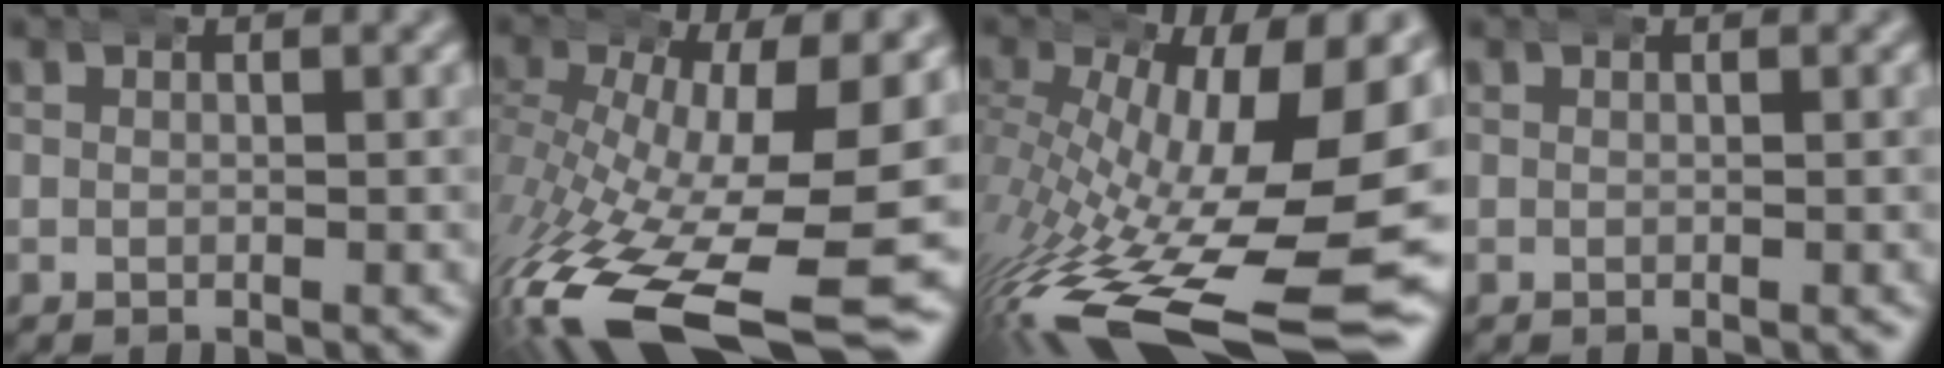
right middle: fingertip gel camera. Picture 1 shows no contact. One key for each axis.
{"total": 12.9, "fx": -5.1, "fy": 4.8, "fz": 10.8, "tx": -0.213, "ty": -0.052, "tz": -0.050}
{"total": 15.3, "fx": -5.9, "fy": 6.1, "fz": 12.7, "tx": -0.214, "ty": -0.058, "tz": -0.054}
{"total": 0.0}